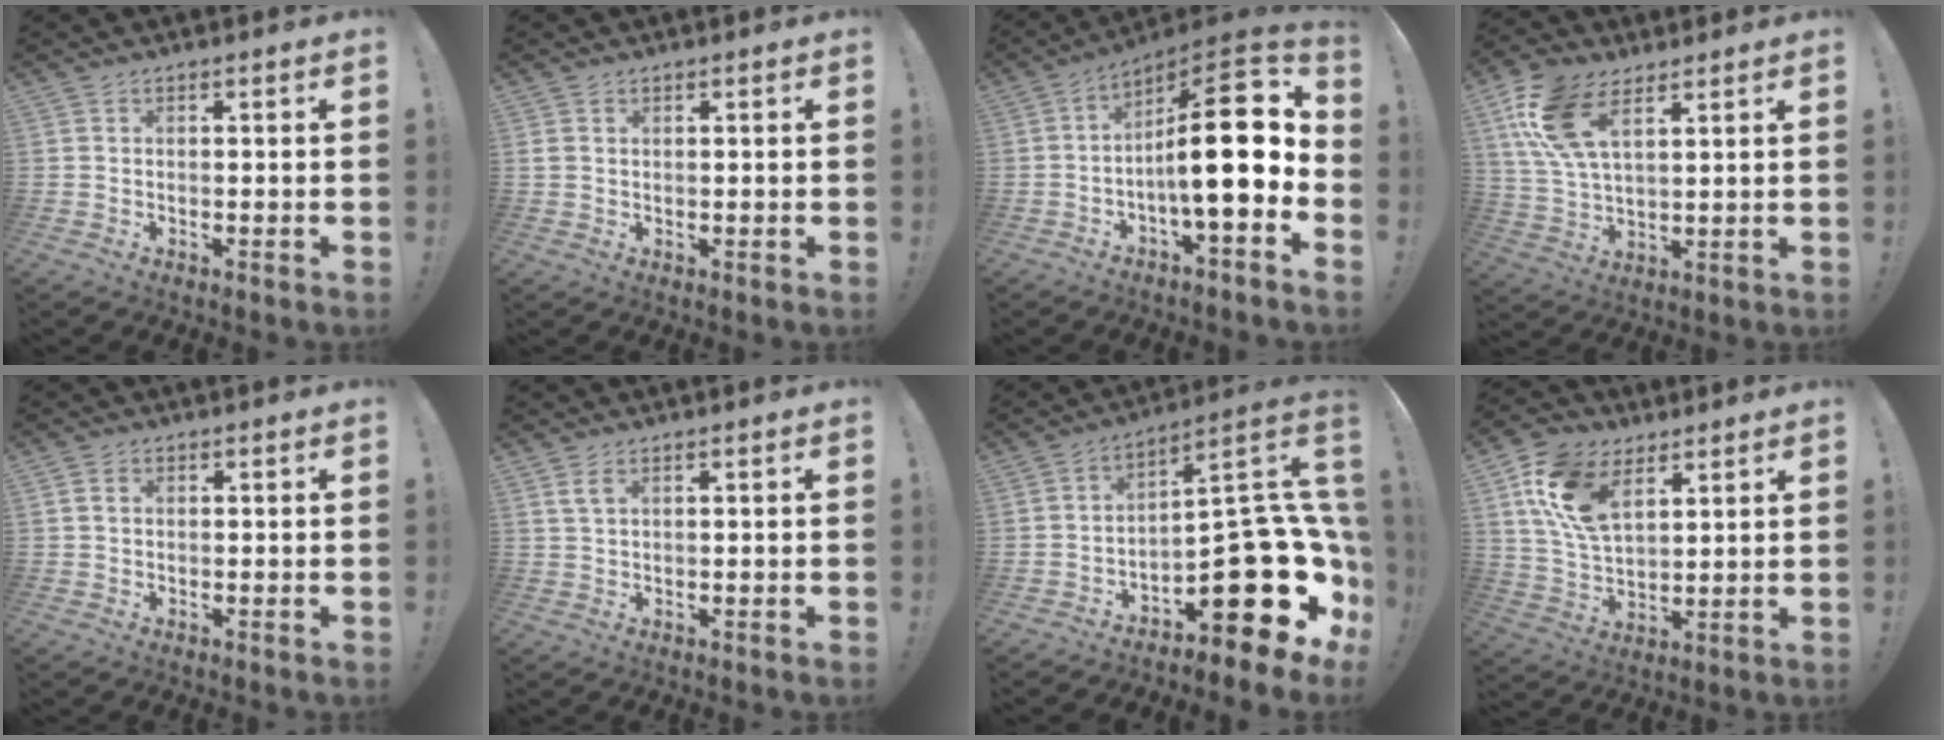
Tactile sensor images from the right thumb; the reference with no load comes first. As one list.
[{"total": 1.5, "force": [0.8, 1.1, 0.6], "torque": [-0.004, 0.000, 0.015]}, {"total": 19.4, "force": [-0.3, 5.3, 18.7], "torque": [-0.289, 0.008, -0.007]}, {"total": 15.2, "force": [7.5, 7.8, 10.6], "torque": [-0.213, -0.012, 0.143]}, {"total": 1.4, "force": [0.2, 1.1, 0.8], "torque": [-0.015, 0.003, 0.003]}, {"total": 2.7, "force": [1.3, 1.0, 2.1], "torque": [-0.036, -0.002, 0.023]}, {"total": 22.9, "force": [-7.6, 9.4, 19.5], "torque": [-0.256, 0.027, -0.109]}, {"total": 15.6, "force": [7.6, 9.3, 9.9], "torque": [-0.199, -0.018, 0.146]}]